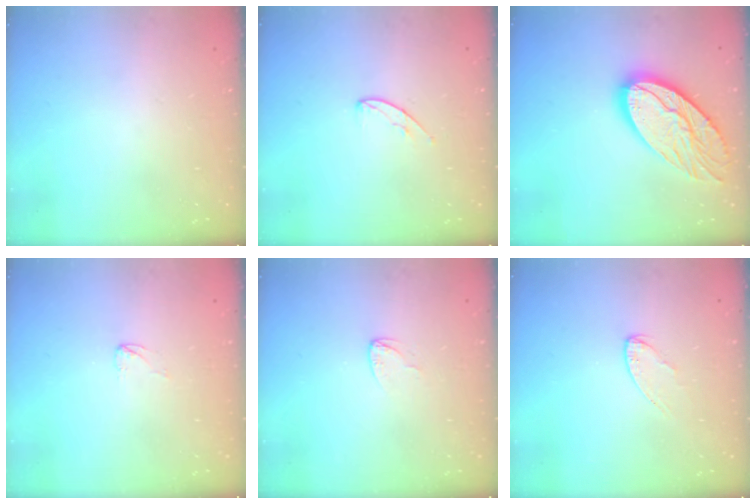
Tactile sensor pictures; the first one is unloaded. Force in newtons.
{"total": 4.9, "press": 4.9, "slide": 0.5}
{"total": 19.2, "press": 19.1, "slide": 1.8}
{"total": 2.6, "press": 2.6, "slide": 0.2}
{"total": 2.7, "press": 2.7, "slide": 0.2}
{"total": 4.0, "press": 3.9, "slide": 0.4}